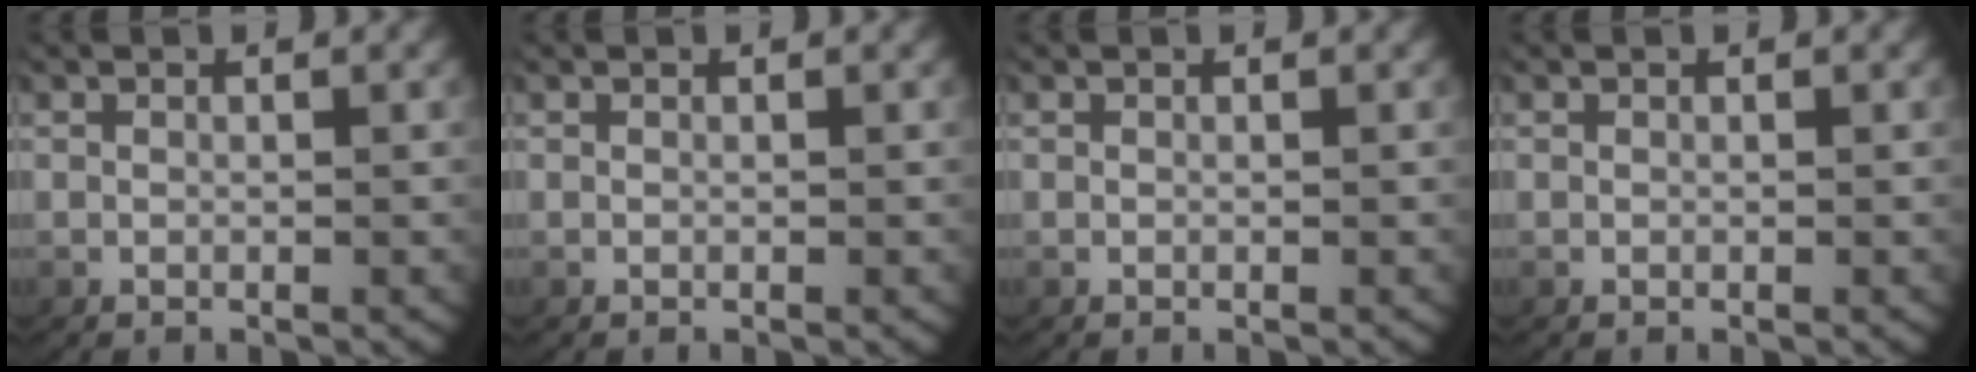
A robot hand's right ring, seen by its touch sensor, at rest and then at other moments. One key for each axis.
{"total": 0.0}
{"total": 0.0}
{"total": 0.0}